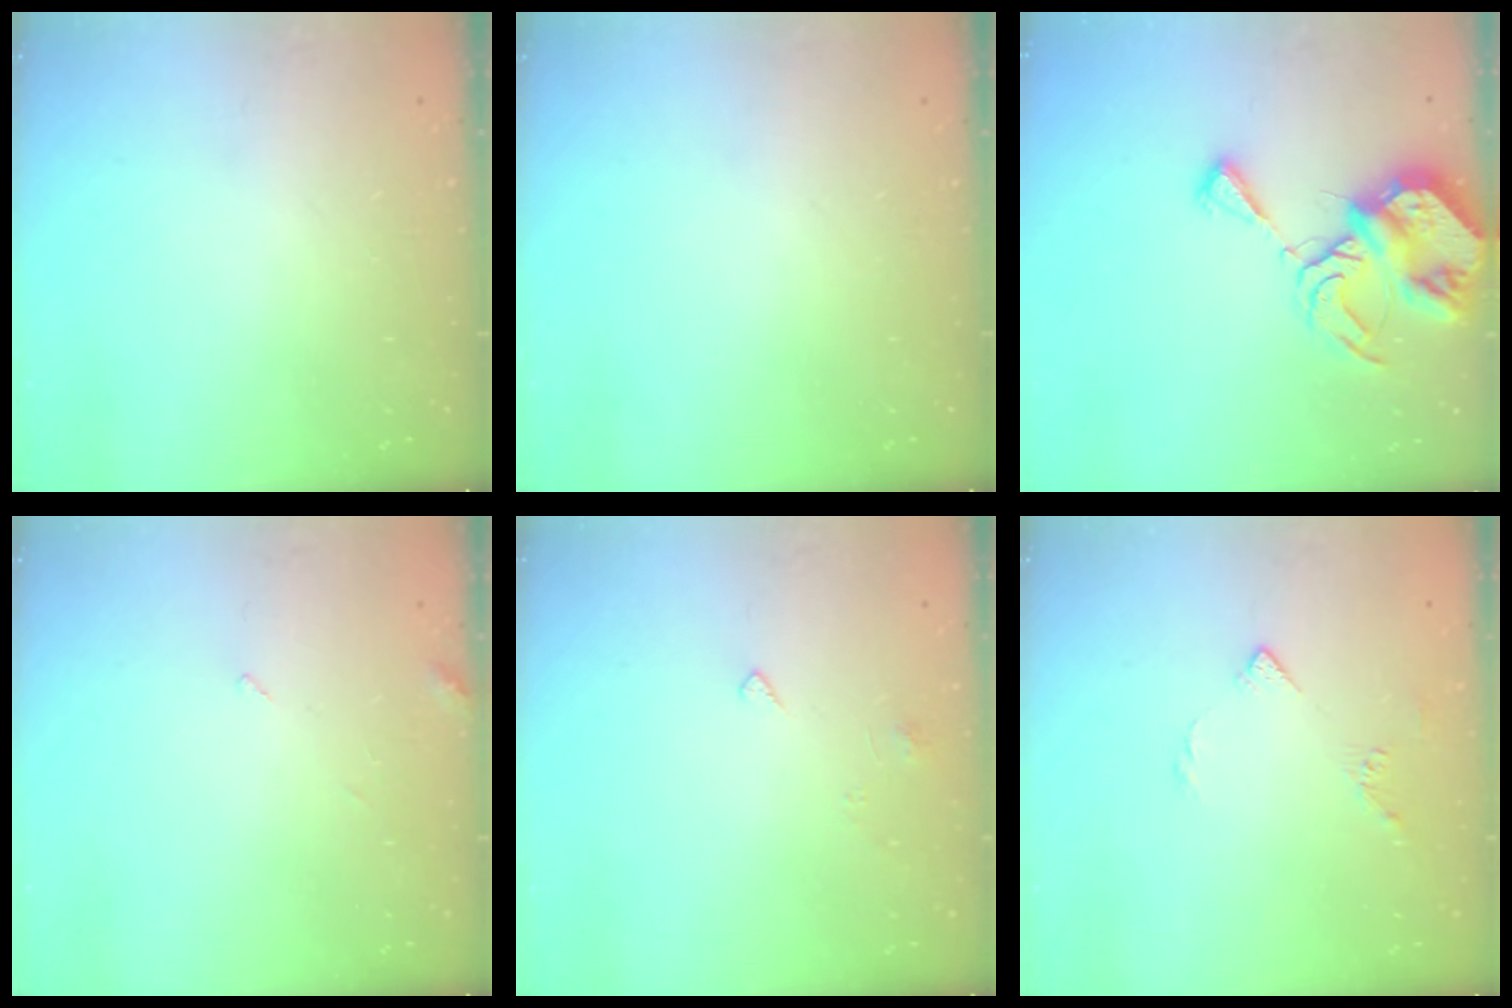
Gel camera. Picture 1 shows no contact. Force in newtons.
{"total": 0.0}
{"total": 10.4, "press": 10.3, "slide": 1.3}
{"total": 3.6, "press": 3.6, "slide": 0.4}
{"total": 2.8, "press": 2.8, "slide": 0.4}
{"total": 4.8, "press": 4.7, "slide": 0.9}